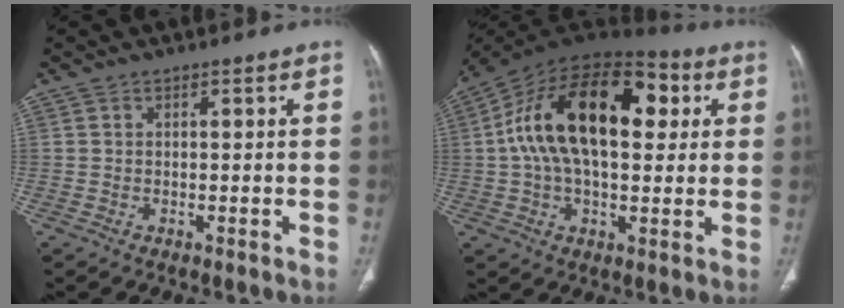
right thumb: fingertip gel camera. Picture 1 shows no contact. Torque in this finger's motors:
{"motor_torque": [2.33, 2.68, 2.18, -0.10, 0.42]}